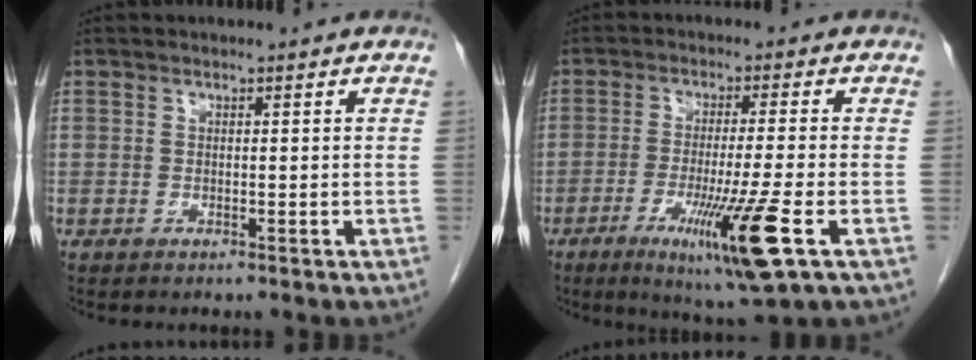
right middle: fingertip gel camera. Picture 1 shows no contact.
{"total": 11.2, "force": [-4.5, -0.8, 10.2], "torque": [-0.181, -0.039, -0.073]}